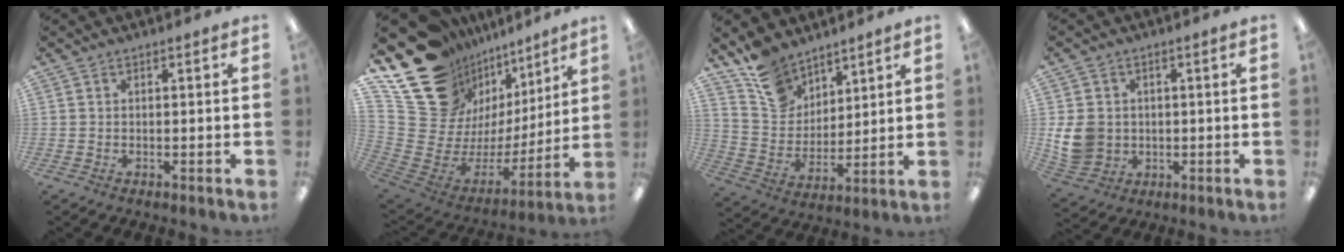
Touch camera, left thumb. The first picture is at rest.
{"total": 18.9, "force": [13.0, 12.7, 5.0], "torque": [-0.092, -0.114, 0.269]}
{"total": 11.9, "force": [9.3, 7.1, 2.1], "torque": [-0.059, -0.059, 0.186]}
{"total": 9.7, "force": [0.2, 8.6, 4.4], "torque": [-0.098, 0.008, 0.009]}